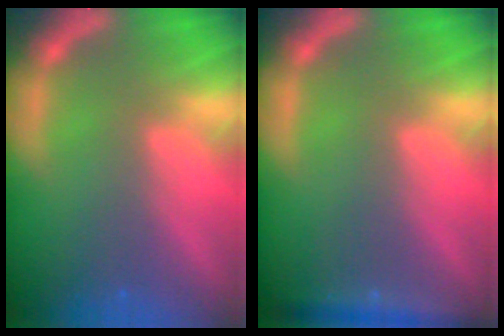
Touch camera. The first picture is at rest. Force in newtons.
{"total": 3.0}